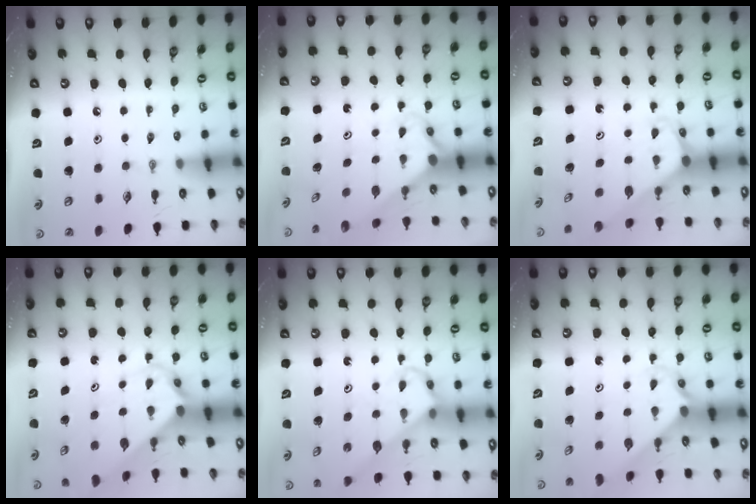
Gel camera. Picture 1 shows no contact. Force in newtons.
{"total": 3.0, "press": 3.0, "slide": 0.3}
{"total": 2.0, "press": 2.0, "slide": 0.1}
{"total": 3.3, "press": 3.3, "slide": 0.3}
{"total": 3.8, "press": 3.8, "slide": 0.2}
{"total": 2.3, "press": 2.3, "slide": 0.2}